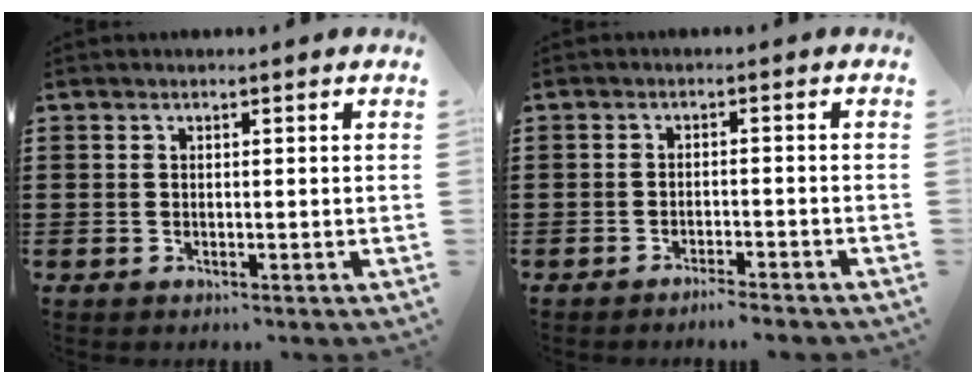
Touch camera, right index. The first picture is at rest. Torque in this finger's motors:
{"motor_torque": [1.05, 1.09, 0.03, 0.04]}